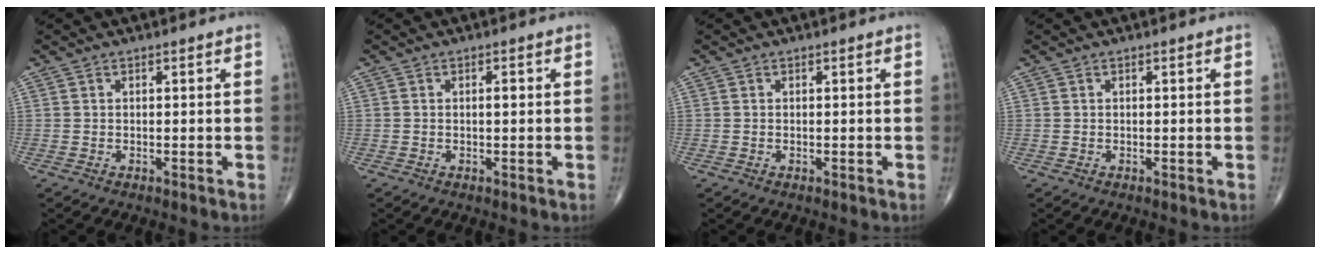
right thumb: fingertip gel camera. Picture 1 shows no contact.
{"total": 0.9, "force": [0.1, 0.3, 0.9], "torque": [-0.013, 0.001, 0.000]}
{"total": 0.0}
{"total": 0.0}